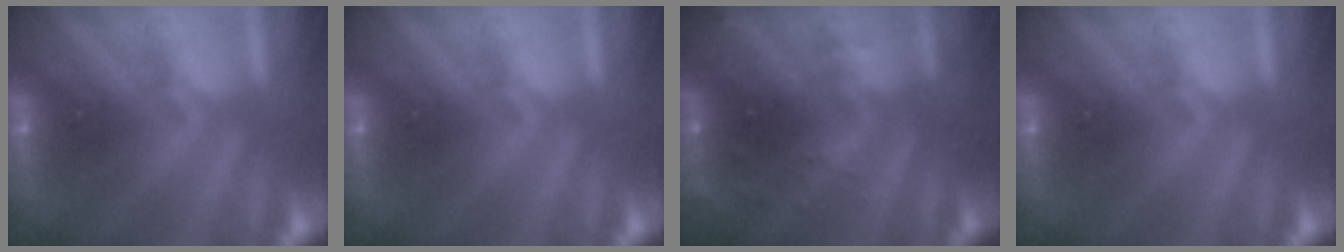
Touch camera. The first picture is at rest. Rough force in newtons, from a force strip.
{"total": 0.0}
{"total": 3.0}
{"total": 0.0}